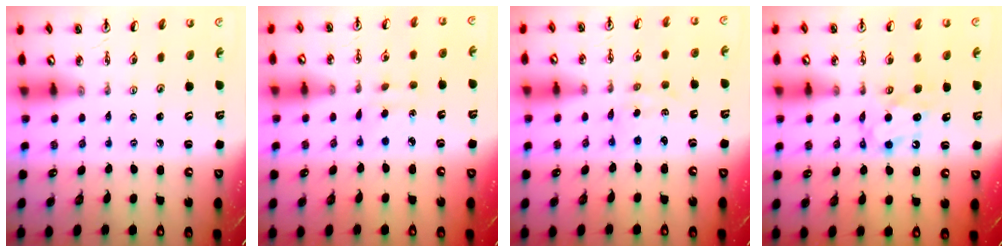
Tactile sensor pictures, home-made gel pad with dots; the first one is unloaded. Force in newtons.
{"total": 3.4, "press": 3.3, "slide": 0.5}
{"total": 1.8, "press": 1.8, "slide": 0.4}
{"total": 6.5, "press": 6.5, "slide": 0.2}